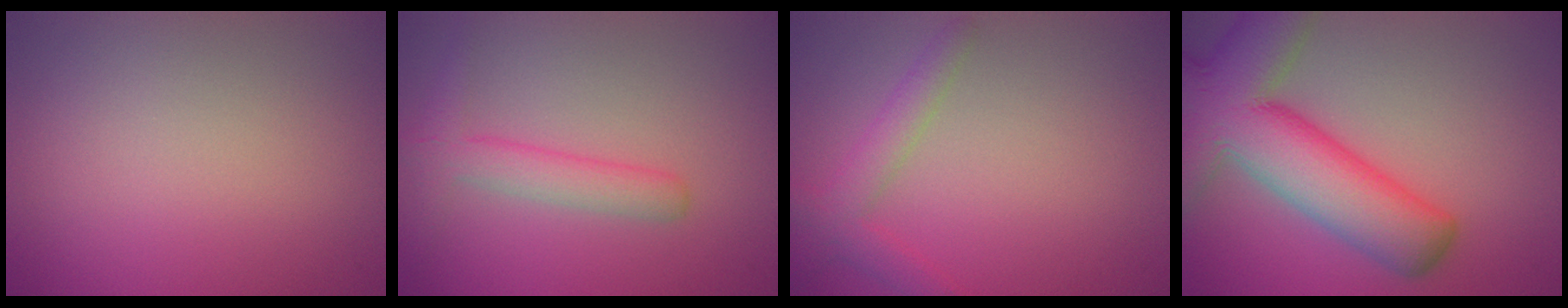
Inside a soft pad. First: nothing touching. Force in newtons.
{"total": 2.9, "press": 2.9, "slide": 0.2}
{"total": 2.7, "press": 2.7, "slide": 0.2}
{"total": 11.7, "press": 11.7, "slide": 0.6}